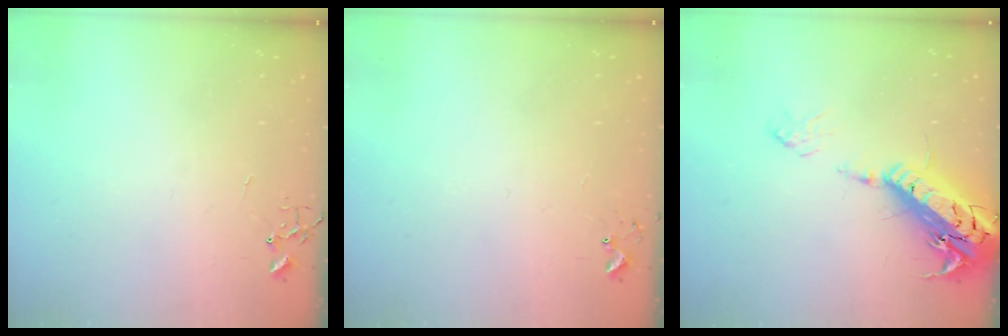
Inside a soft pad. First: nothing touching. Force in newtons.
{"total": 5.5, "press": 5.4, "slide": 0.4}
{"total": 22.4, "press": 22.0, "slide": 4.3}